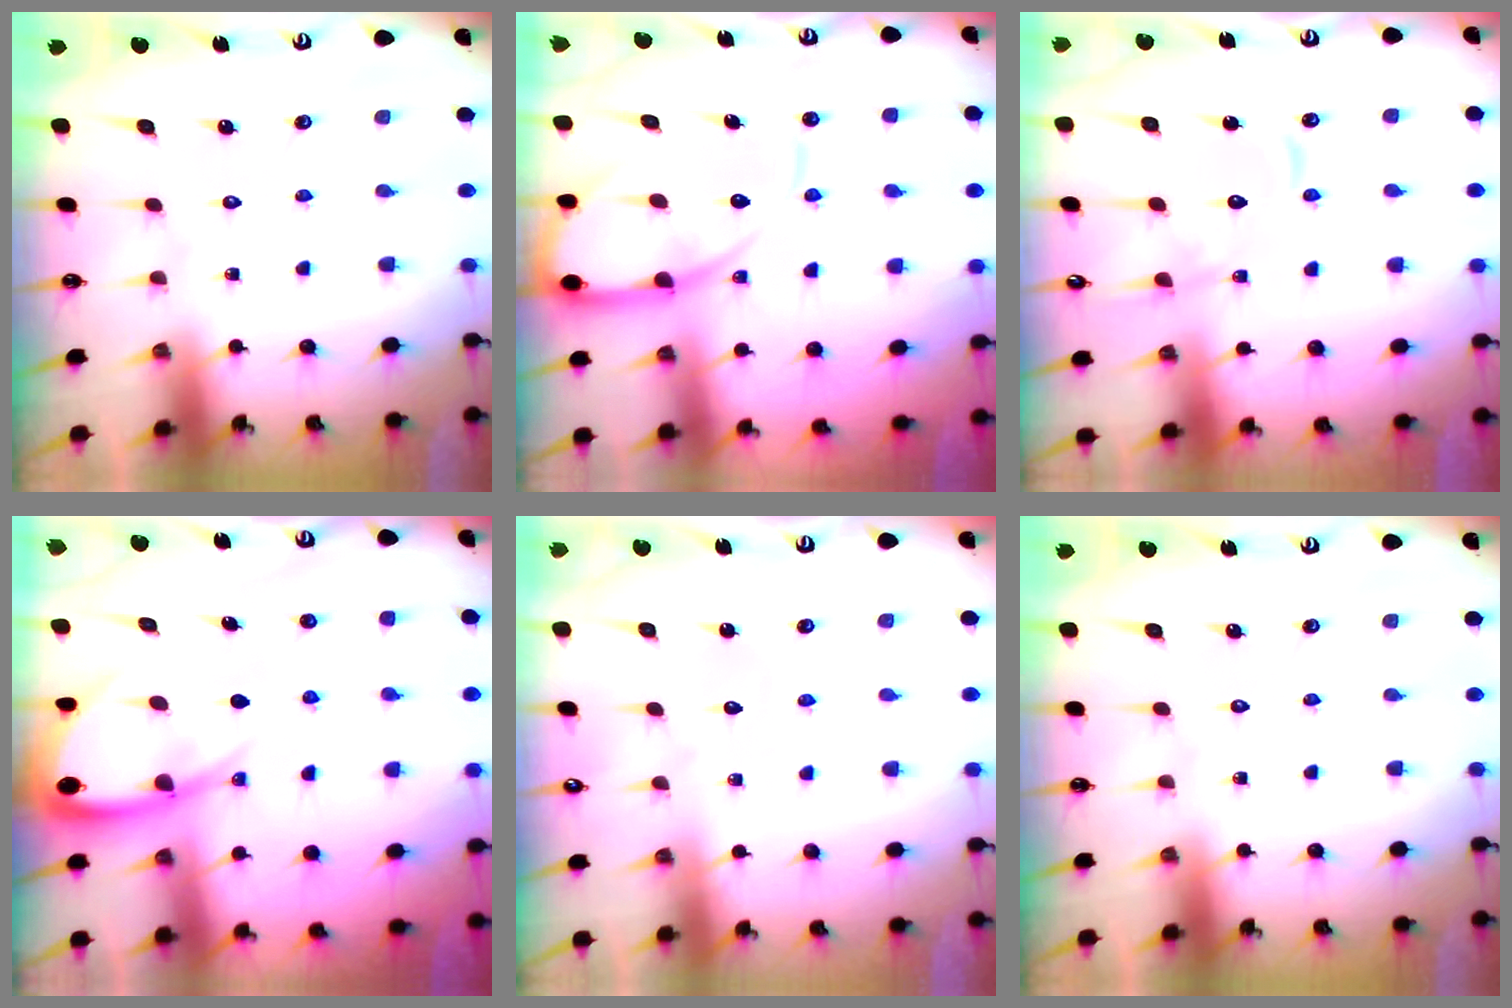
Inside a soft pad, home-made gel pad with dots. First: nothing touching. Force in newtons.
{"total": 11.4, "press": 11.3, "slide": 1.3}
{"total": 11.9, "press": 11.8, "slide": 1.1}
{"total": 9.2, "press": 9.2, "slide": 0.9}
{"total": 2.7, "press": 2.7, "slide": 0.2}
{"total": 0.0}